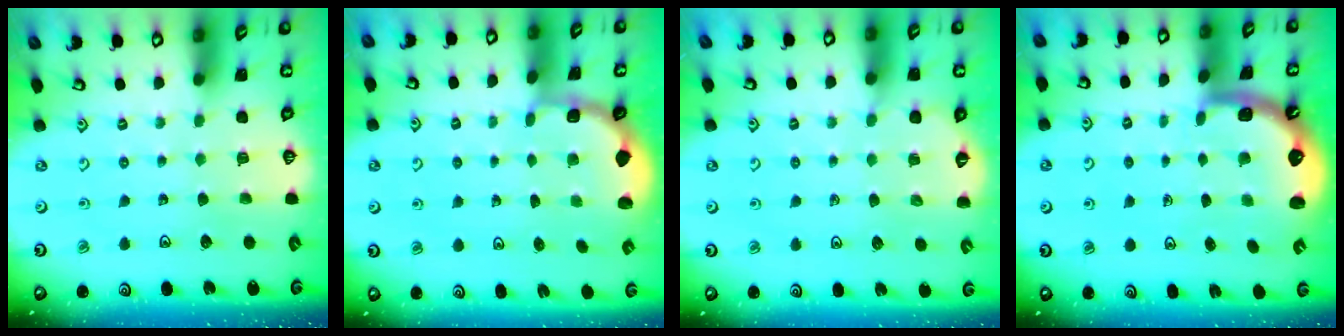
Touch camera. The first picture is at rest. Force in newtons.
{"total": 1.9, "press": 1.8, "slide": 0.7}
{"total": 3.3, "press": 2.8, "slide": 1.8}
{"total": 1.9, "press": 1.8, "slide": 0.6}